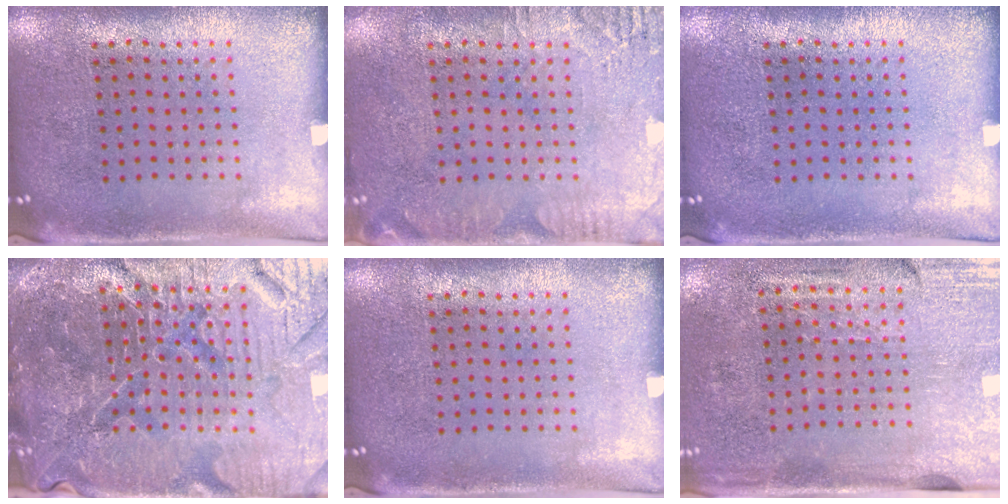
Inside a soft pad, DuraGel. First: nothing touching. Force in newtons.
{"total": 2.8, "press": 2.7, "slide": 0.4}
{"total": 0.0}
{"total": 6.2, "press": 5.7, "slide": 2.5}
{"total": 0.0}
{"total": 3.2, "press": 2.8, "slide": 1.5}